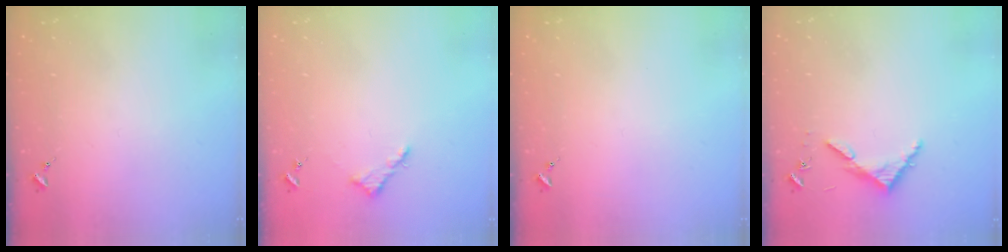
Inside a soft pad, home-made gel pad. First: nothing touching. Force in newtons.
{"total": 5.6, "press": 5.6, "slide": 0.6}
{"total": 0.0}
{"total": 4.0, "press": 4.0, "slide": 0.3}